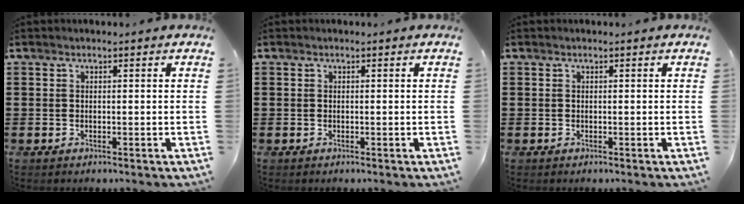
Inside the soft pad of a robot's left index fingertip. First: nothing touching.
{"total": 0.0}
{"total": 0.0}